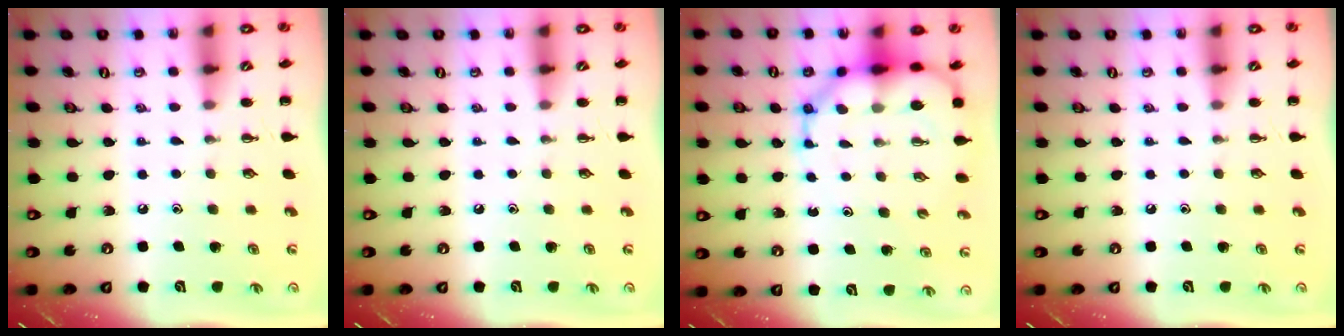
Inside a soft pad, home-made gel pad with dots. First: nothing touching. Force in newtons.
{"total": 0.0}
{"total": 11.6, "press": 11.1, "slide": 3.4}
{"total": 0.0}